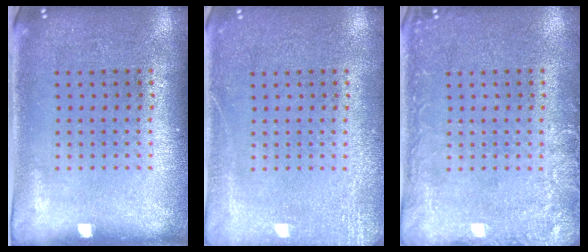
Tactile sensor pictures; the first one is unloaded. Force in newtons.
{"total": 2.5, "press": 2.4, "slide": 0.3}
{"total": 2.6, "press": 2.6, "slide": 0.3}